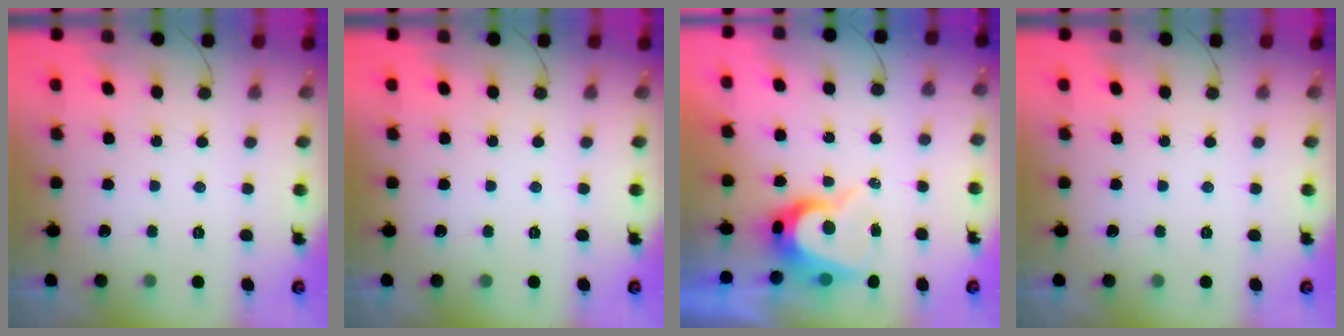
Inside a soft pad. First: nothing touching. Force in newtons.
{"total": 0.0}
{"total": 8.8, "press": 8.8, "slide": 0.9}
{"total": 0.0}